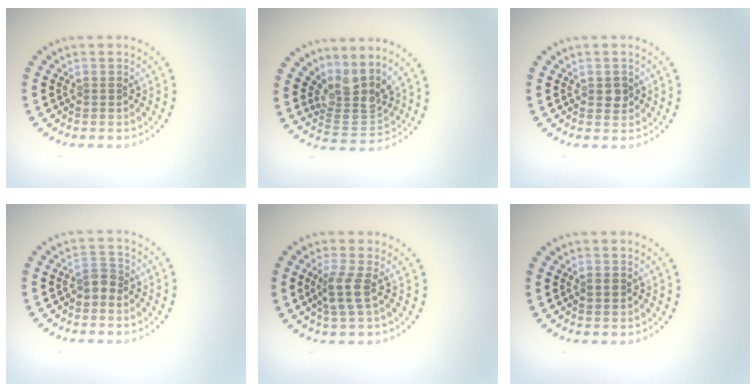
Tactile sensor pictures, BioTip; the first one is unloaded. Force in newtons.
{"total": 3.7, "press": 2.5, "slide": 2.8}
{"total": 1.2, "press": 1.2, "slide": 0.1}
{"total": 1.8, "press": 1.5, "slide": 0.9}
{"total": 2.4, "press": 1.9, "slide": 1.5}
{"total": 1.1, "press": 1.1, "slide": 0.1}